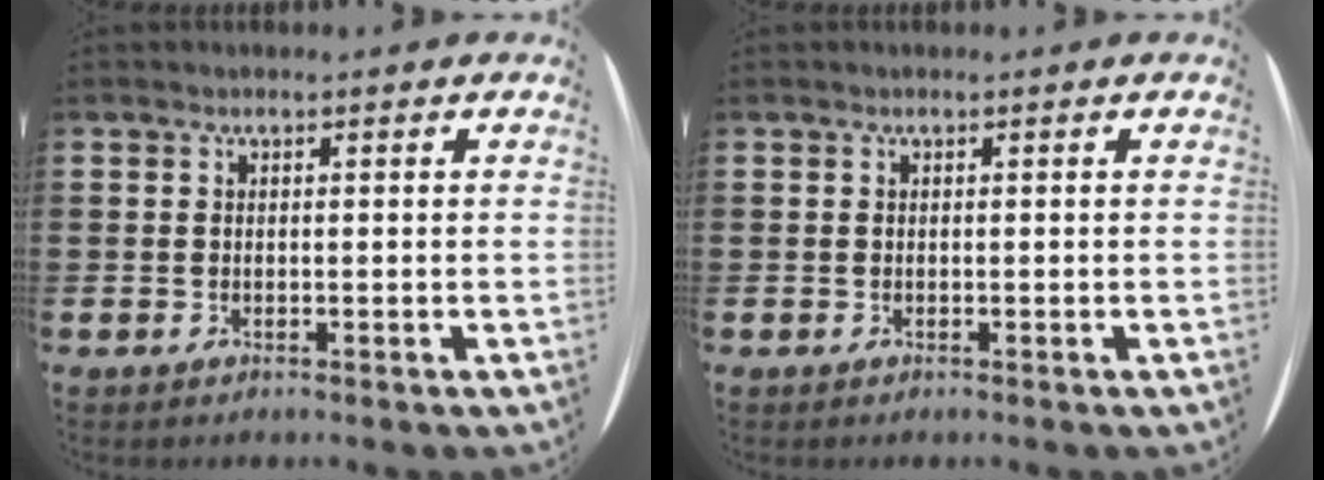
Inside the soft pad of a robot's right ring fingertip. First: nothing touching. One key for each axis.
{"total": 0.0}